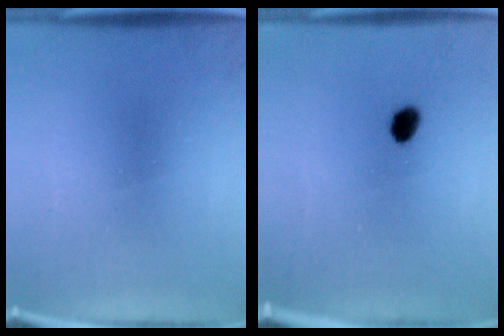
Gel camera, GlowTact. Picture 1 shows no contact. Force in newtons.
{"total": 2.7}